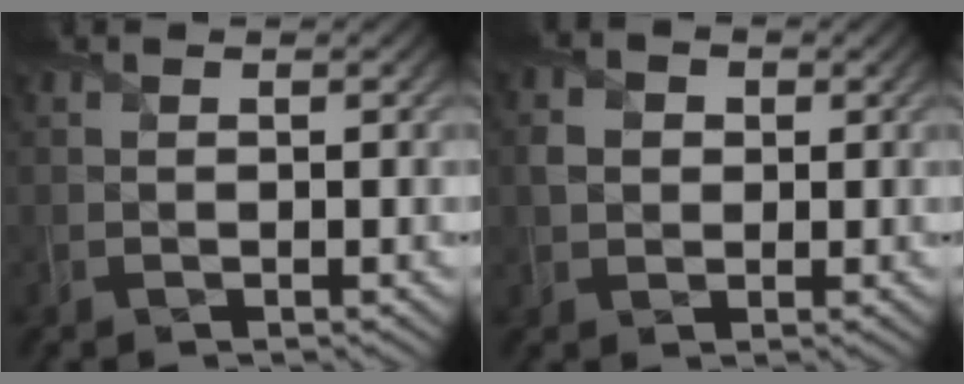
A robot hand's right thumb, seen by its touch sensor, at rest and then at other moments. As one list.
[{"total": 2.3, "force": [0.1, 2.0, 1.1], "torque": [-0.029, 0.001, -0.002]}]